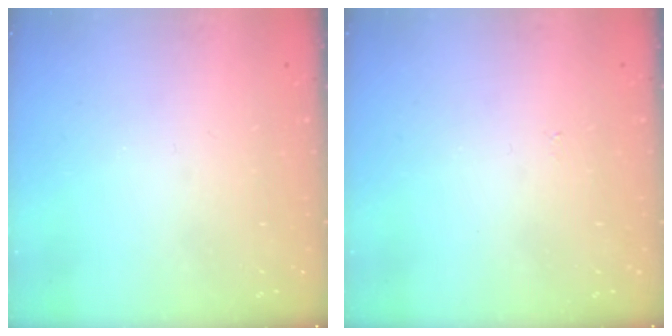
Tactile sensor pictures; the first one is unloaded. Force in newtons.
{"total": 3.1, "press": 3.1, "slide": 0.4}